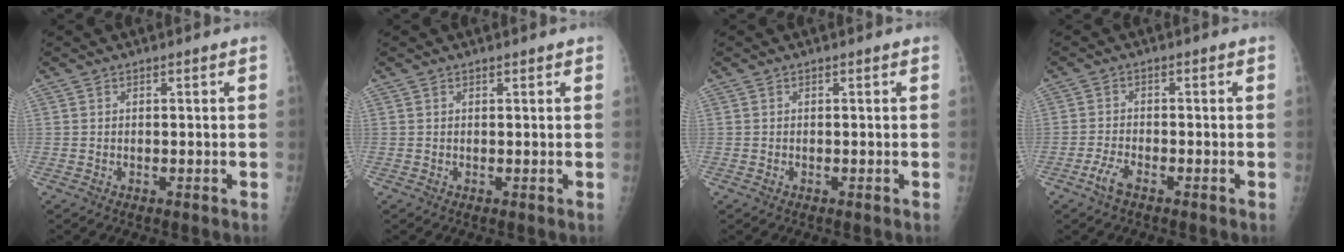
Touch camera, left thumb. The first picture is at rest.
{"total": 0.6, "force": [0.5, 0.2, 0.2], "torque": [-0.004, -0.002, 0.007]}
{"total": 0.0}
{"total": 3.0, "force": [-2.0, 0.9, 2.0], "torque": [-0.048, 0.008, -0.041]}